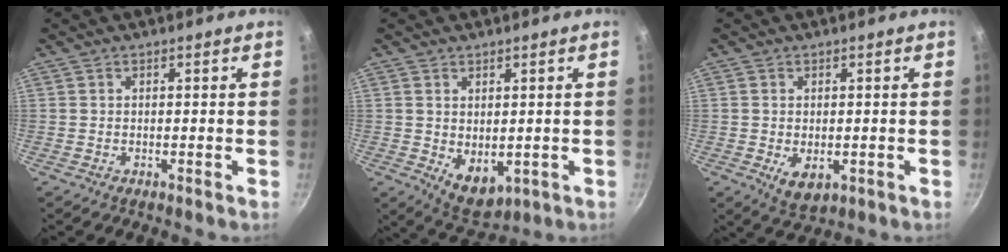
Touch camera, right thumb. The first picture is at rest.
{"total": 7.2, "force": [0.2, 4.8, 5.3], "torque": [-0.062, -0.019, 0.025]}
{"total": 5.1, "force": [-0.9, 3.3, 3.8], "torque": [-0.057, -0.014, -0.007]}